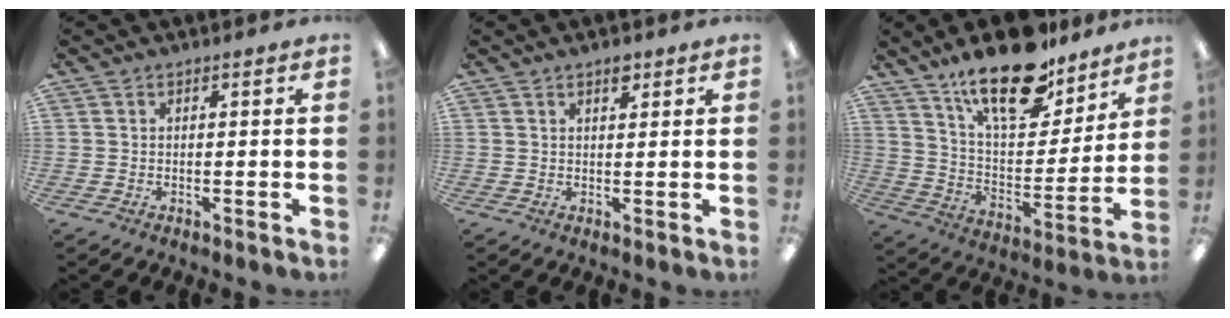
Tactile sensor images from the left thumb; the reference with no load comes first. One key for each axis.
{"total": 2.4, "fx": 1.8, "fy": 1.0, "fz": 1.2, "tx": -0.010, "ty": -0.006, "tz": 0.029}
{"total": 21.1, "fx": 15.6, "fy": 8.2, "fz": 11.5, "tx": -0.191, "ty": -0.096, "tz": 0.270}